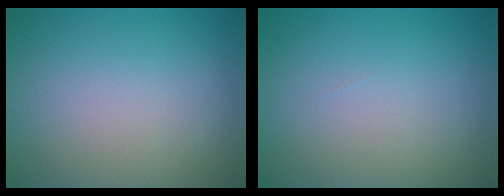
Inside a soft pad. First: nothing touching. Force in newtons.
{"total": 0.0}